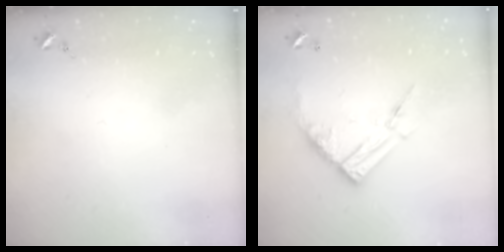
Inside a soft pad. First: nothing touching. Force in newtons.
{"total": 14.1, "press": 14.0, "slide": 1.4}